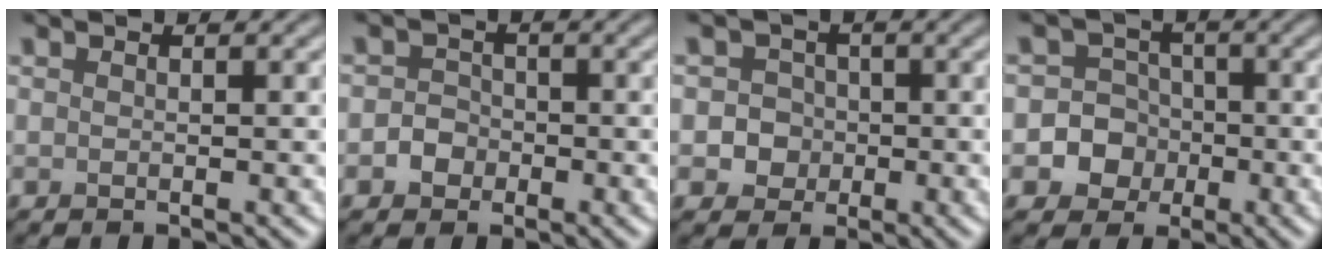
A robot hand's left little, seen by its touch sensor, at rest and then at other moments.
{"total": 1.9, "force": [-0.7, 1.6, 0.6], "torque": [-0.002, 0.003, -0.018]}
{"total": 2.8, "force": [-0.4, 2.7, 0.8], "torque": [0.011, 0.004, -0.021]}
{"total": 6.1, "force": [-1.7, 5.8, 1.0], "torque": [0.003, 0.011, -0.056]}